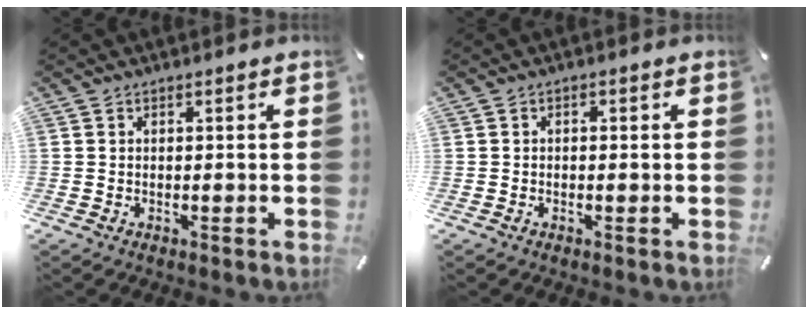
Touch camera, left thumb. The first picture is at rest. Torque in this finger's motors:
{"motor_torque": [-0.07, -0.47, -0.12, 0.15, 0.00]}